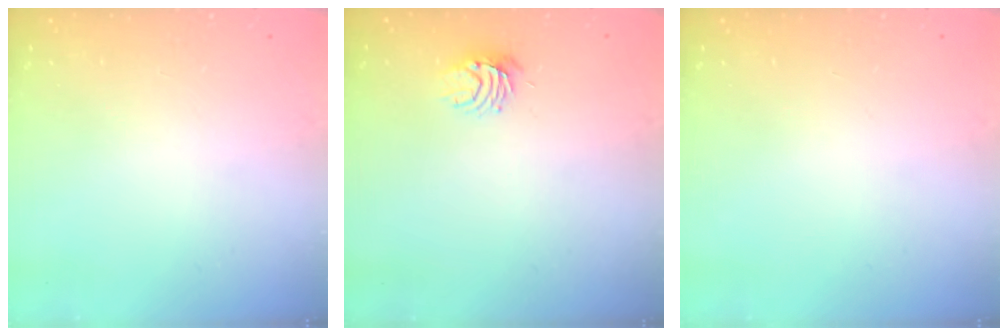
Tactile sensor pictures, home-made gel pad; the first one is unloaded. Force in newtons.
{"total": 5.4, "press": 5.4, "slide": 0.6}
{"total": 0.0}